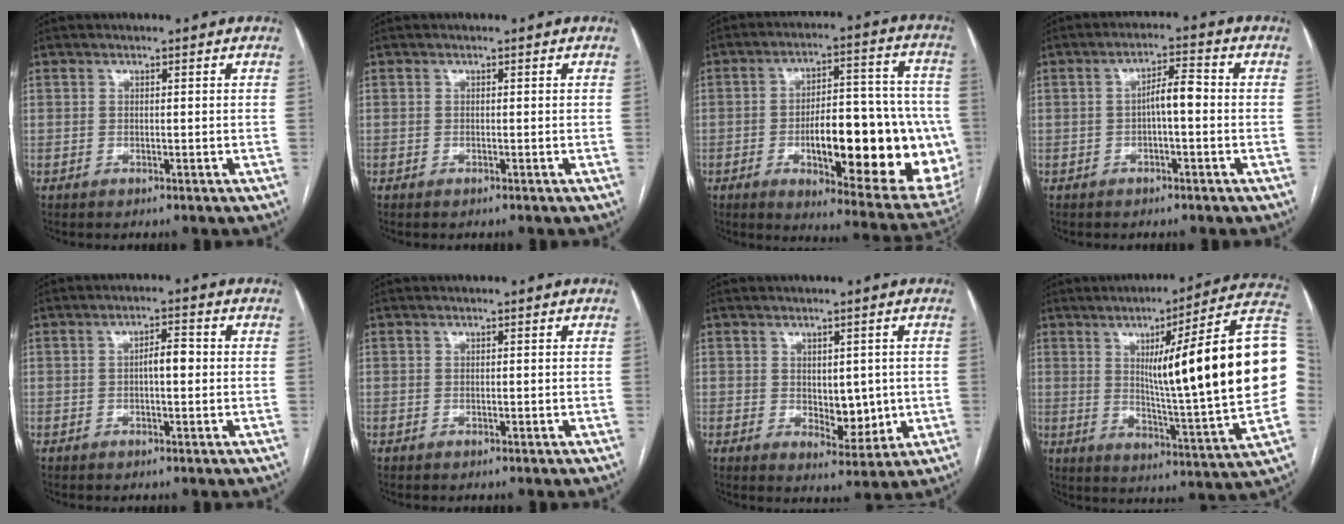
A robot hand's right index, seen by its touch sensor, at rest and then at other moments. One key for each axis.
{"total": 0.0}
{"total": 24.2, "fx": -5.0, "fy": 6.9, "fz": 22.7, "tx": -0.251, "ty": 0.018, "tz": -0.049}
{"total": 4.2, "fx": -0.5, "fy": 0.9, "fz": 4.1, "tx": -0.067, "ty": 0.014, "tz": -0.007}
{"total": 3.2, "fx": -0.1, "fy": 0.9, "fz": 3.0, "tx": -0.048, "ty": 0.008, "tz": -0.003}
{"total": 0.0}
{"total": 5.8, "fx": 0.1, "fy": 3.2, "fz": 4.9, "tx": -0.064, "ty": -0.004, "tz": 0.014}
{"total": 25.9, "fx": 3.7, "fy": 0.3, "fz": 25.7, "tx": -0.283, "ty": 0.020, "tz": 0.044}